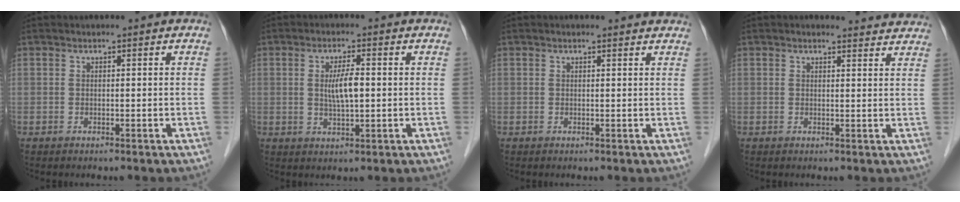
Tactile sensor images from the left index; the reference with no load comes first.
{"total": 4.5, "force": [0.1, 0.8, 4.4], "torque": [-0.083, -0.001, 0.002]}
{"total": 2.2, "force": [2.0, 0.4, 0.6], "torque": [-0.013, 0.004, 0.013]}
{"total": 5.3, "force": [5.2, 1.0, 0.6], "torque": [0.003, -0.005, 0.037]}